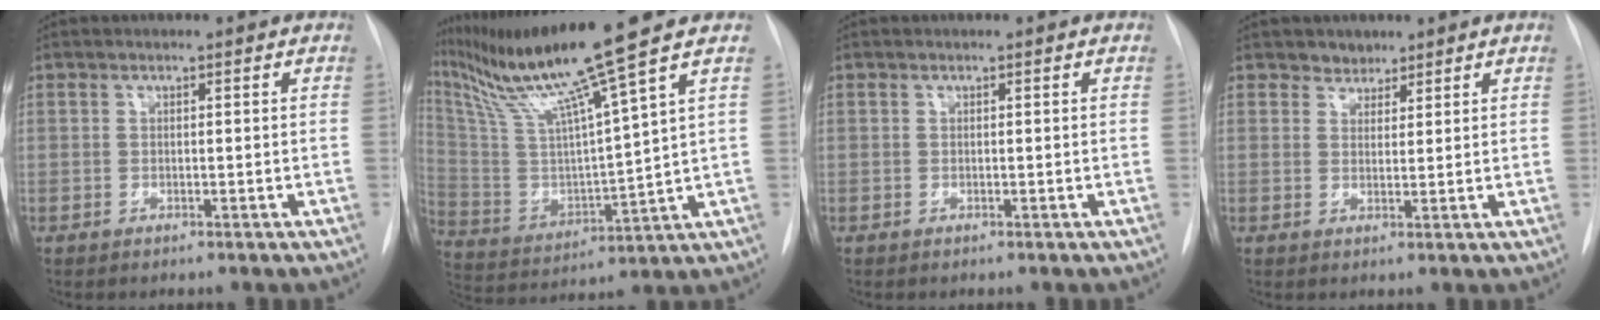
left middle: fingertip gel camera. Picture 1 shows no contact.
{"total": 16.3, "force": [12.2, -3.4, 10.3], "torque": [-0.188, -0.021, 0.234]}
{"total": 0.0}
{"total": 2.2, "force": [1.8, 1.3, -0.1], "torque": [0.011, 0.000, 0.023]}